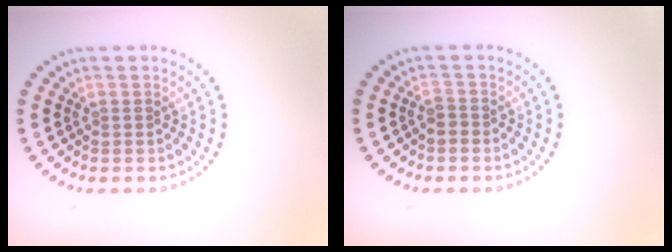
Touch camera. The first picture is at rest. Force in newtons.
{"total": 0.8, "press": 0.6, "slide": 0.5}